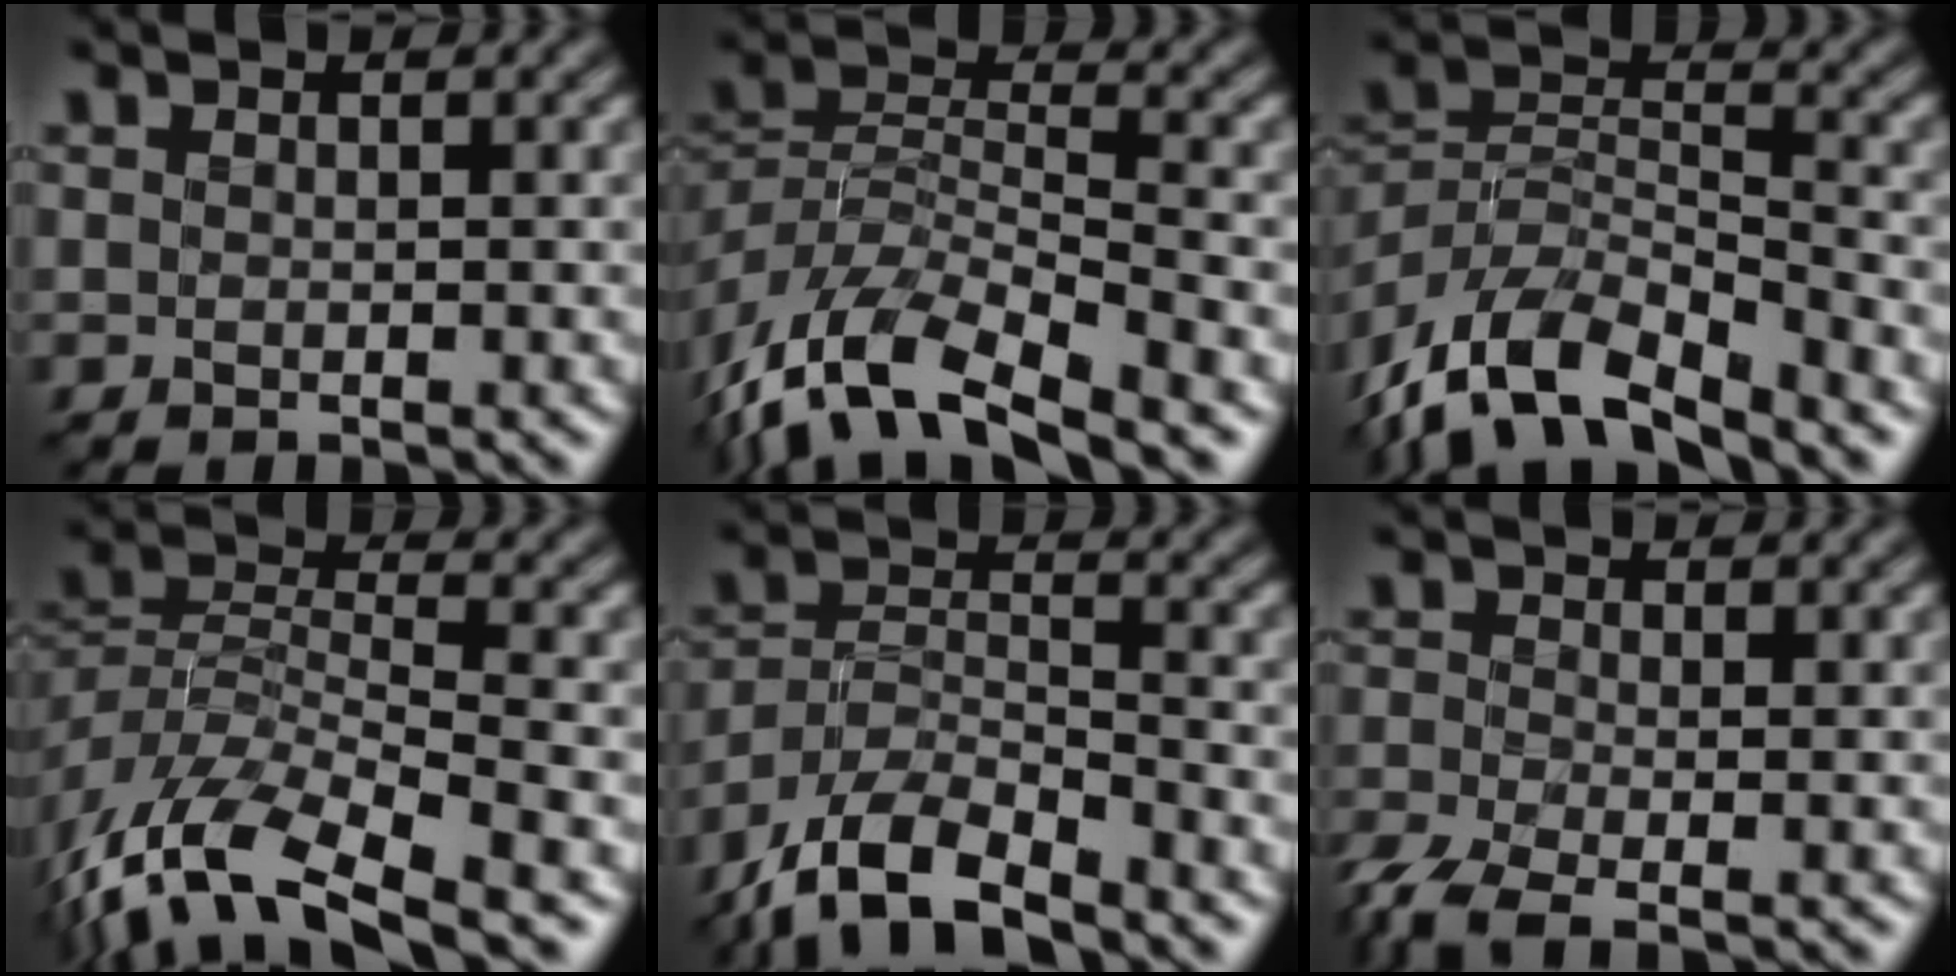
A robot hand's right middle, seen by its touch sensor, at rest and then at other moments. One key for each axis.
{"total": 11.2, "fx": -7.9, "fy": 4.2, "fz": 6.8, "tx": -0.141, "ty": 0.003, "tz": -0.148}
{"total": 10.7, "fx": -8.2, "fy": 4.0, "fz": 5.6, "tx": -0.112, "ty": 0.003, "tz": -0.158}
{"total": 11.9, "fx": -7.5, "fy": 4.6, "fz": 8.0, "tx": -0.173, "ty": -0.005, "tz": -0.137}
{"total": 8.7, "fx": -6.9, "fy": 2.9, "fz": 4.4, "tx": -0.079, "ty": -0.004, "tz": -0.140}
{"total": 4.6, "fx": -3.3, "fy": 1.4, "fz": 2.9, "tx": -0.069, "ty": -0.018, "tz": -0.080}